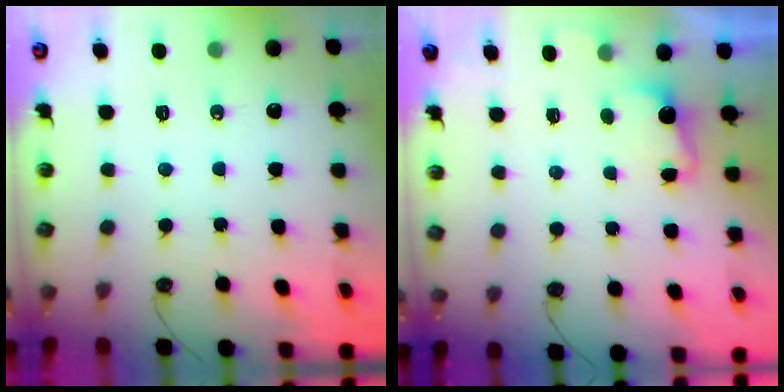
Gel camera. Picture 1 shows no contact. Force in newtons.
{"total": 2.5, "press": 2.3, "slide": 0.9}